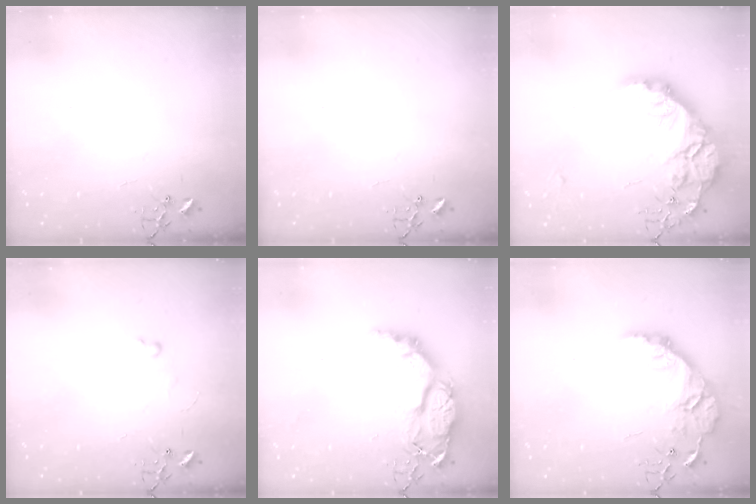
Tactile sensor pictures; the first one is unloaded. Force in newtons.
{"total": 0.0}
{"total": 24.7, "press": 24.6, "slide": 2.0}
{"total": 4.2, "press": 4.2, "slide": 0.6}
{"total": 15.4, "press": 15.3, "slide": 1.2}
{"total": 14.5, "press": 14.5, "slide": 1.0}